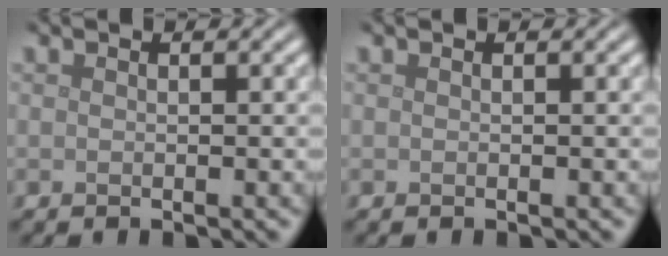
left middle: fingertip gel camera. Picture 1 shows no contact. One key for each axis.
{"total": 0.0}